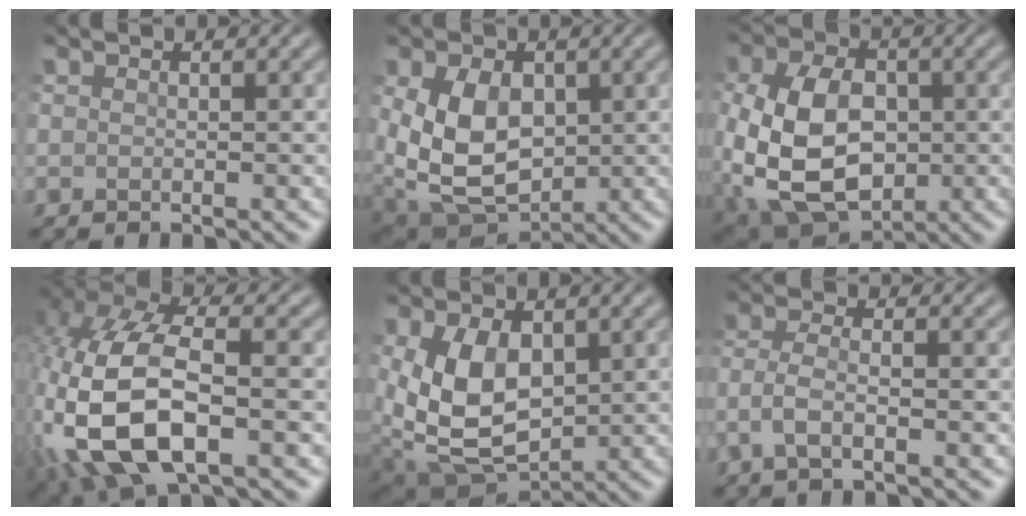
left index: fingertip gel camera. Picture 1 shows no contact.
{"total": 9.1, "force": [0.7, 6.4, 6.4], "torque": [-0.144, -0.008, 0.019]}
{"total": 11.7, "force": [-1.0, 8.0, 8.5], "torque": [-0.190, -0.011, -0.015]}
{"total": 11.5, "force": [-2.7, 5.8, 9.5], "torque": [-0.225, -0.001, -0.053]}
{"total": 7.9, "force": [1.3, 5.1, 5.9], "torque": [-0.132, -0.008, 0.030]}
{"total": 2.4, "force": [-1.0, 0.6, 2.0], "torque": [-0.049, 0.008, -0.029]}